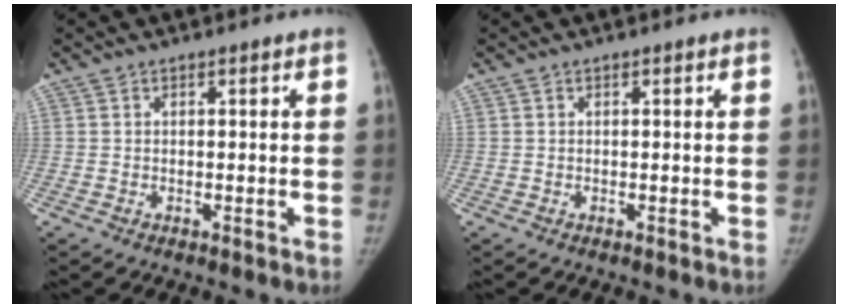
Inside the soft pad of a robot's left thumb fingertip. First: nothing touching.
{"total": 0.0}